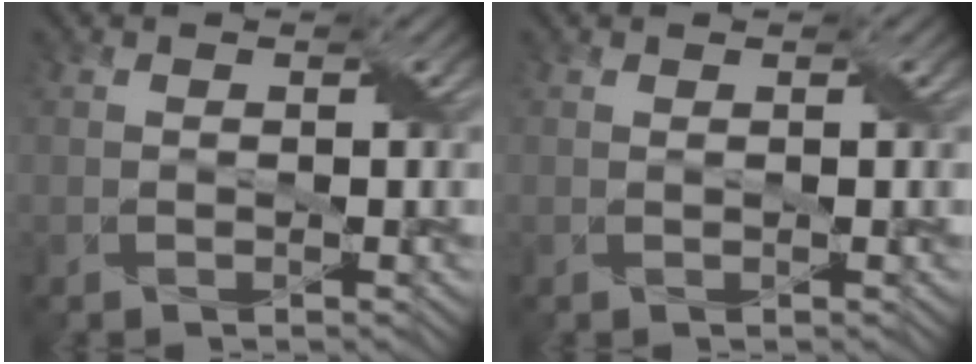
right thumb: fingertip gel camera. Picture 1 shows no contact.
{"total": 0.0}